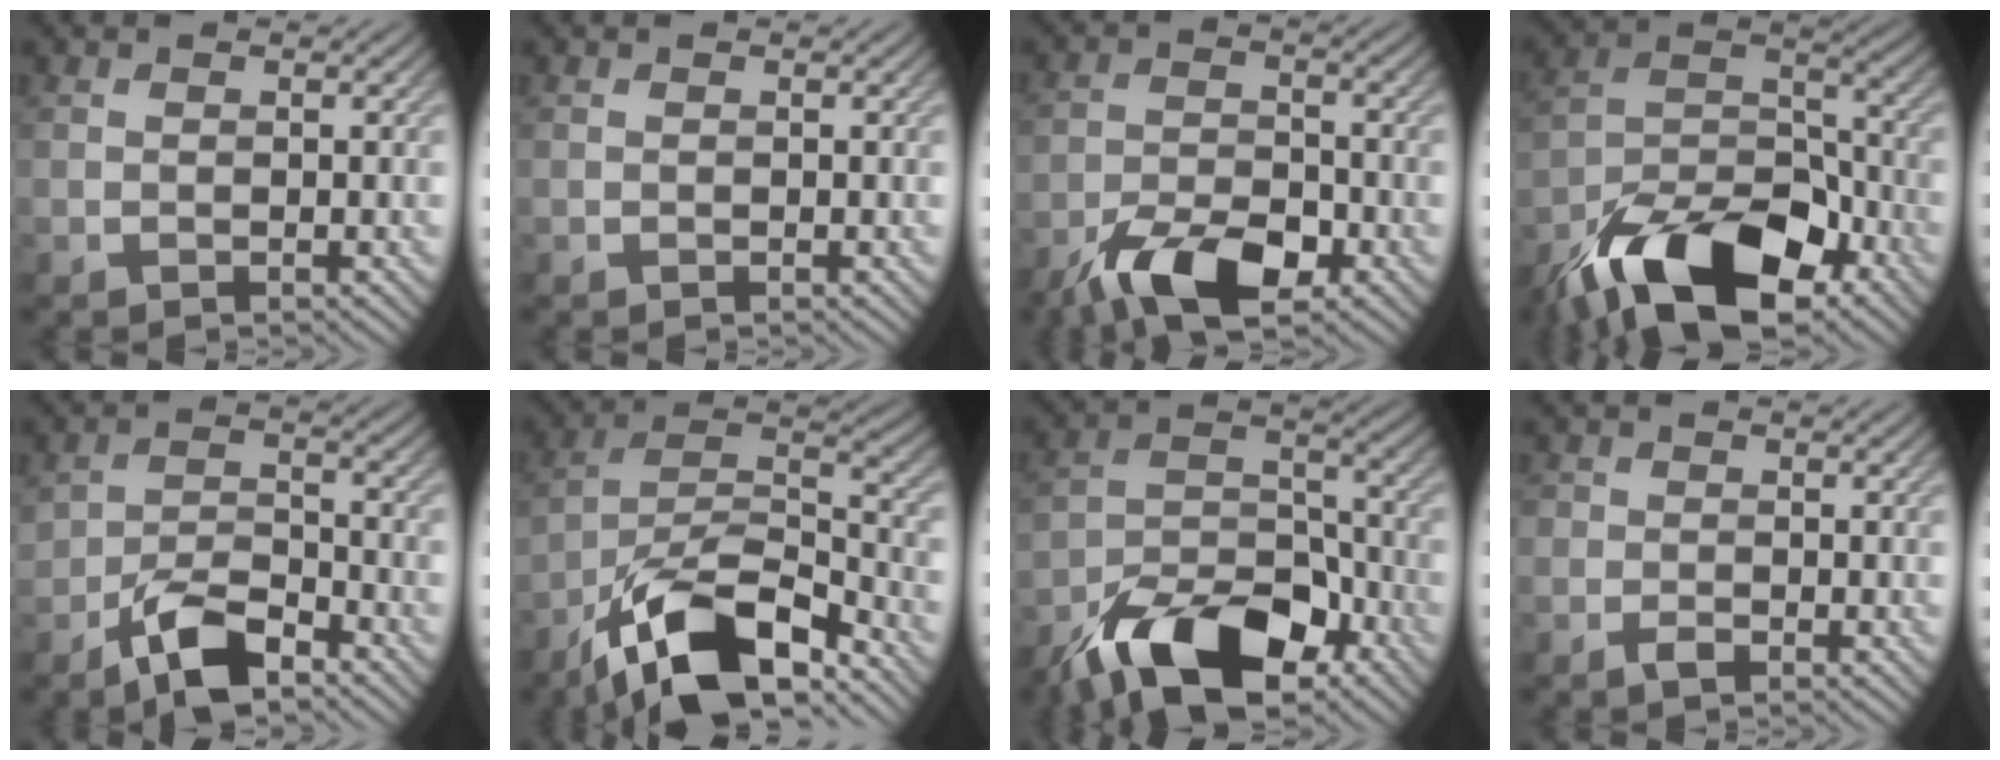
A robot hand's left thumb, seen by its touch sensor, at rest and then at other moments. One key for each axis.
{"total": 0.0}
{"total": 9.1, "fx": -6.0, "fy": 3.6, "fz": 5.9, "tx": -0.107, "ty": -0.004, "tz": -0.116}
{"total": 16.2, "fx": -10.6, "fy": 7.3, "fz": 9.7, "tx": -0.193, "ty": -0.015, "tz": -0.200}
{"total": 5.9, "fx": -4.0, "fy": 2.6, "fz": 3.5, "tx": -0.063, "ty": 0.008, "tz": -0.078}
{"total": 13.5, "fx": -9.3, "fy": 4.6, "fz": 8.6, "tx": -0.160, "ty": -0.007, "tz": -0.187}
{"total": 13.9, "fx": -9.4, "fy": 6.4, "fz": 8.0, "tx": -0.149, "ty": -0.004, "tz": -0.183}
{"total": 1.7, "fx": -1.0, "fy": 1.2, "fz": 0.8, "tx": -0.014, "ty": -0.001, "tz": -0.023}